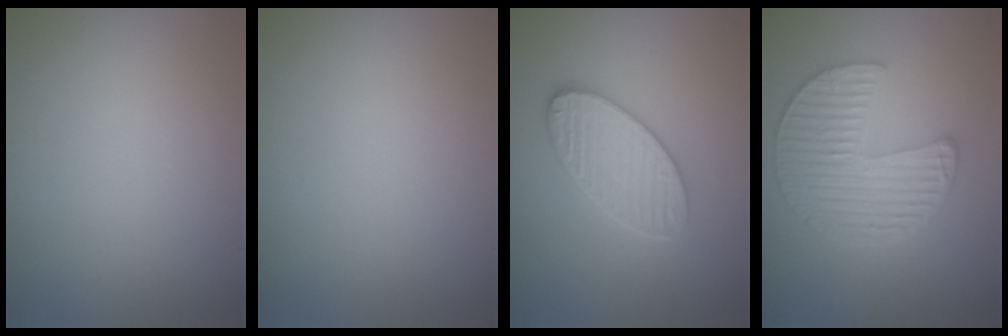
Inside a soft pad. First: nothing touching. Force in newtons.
{"total": 0.0}
{"total": 3.9, "press": 3.9, "slide": 0.5}
{"total": 6.3, "press": 4.8, "slide": 4.1}